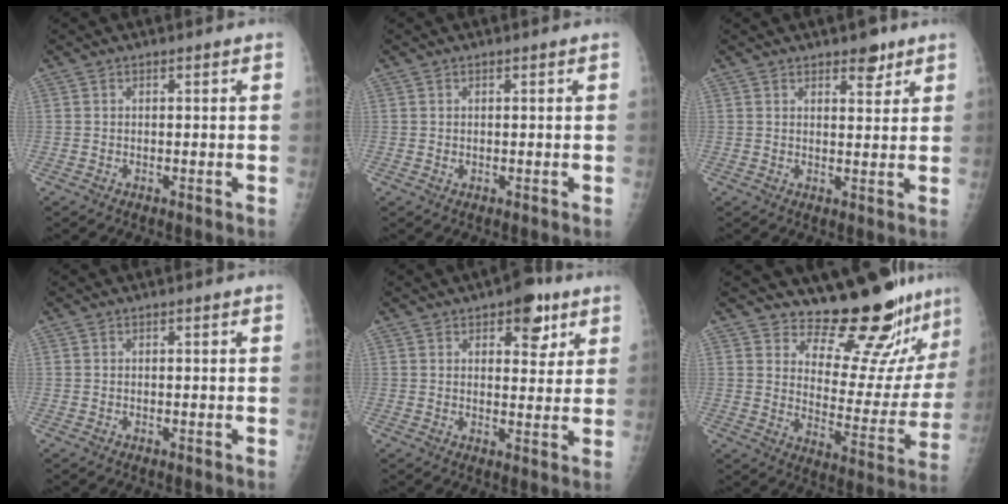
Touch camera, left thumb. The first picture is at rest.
{"total": 0.6, "force": [0.3, 0.4, 0.2], "torque": [-0.001, -0.002, 0.005]}
{"total": 4.0, "force": [2.8, 1.9, 2.1], "torque": [-0.010, -0.017, 0.040]}
{"total": 0.0}
{"total": 7.6, "force": [4.2, 4.1, 4.8], "torque": [-0.029, -0.016, 0.051]}
{"total": 16.7, "force": [15.6, 3.5, 4.8], "torque": [-0.019, -0.164, 0.205]}